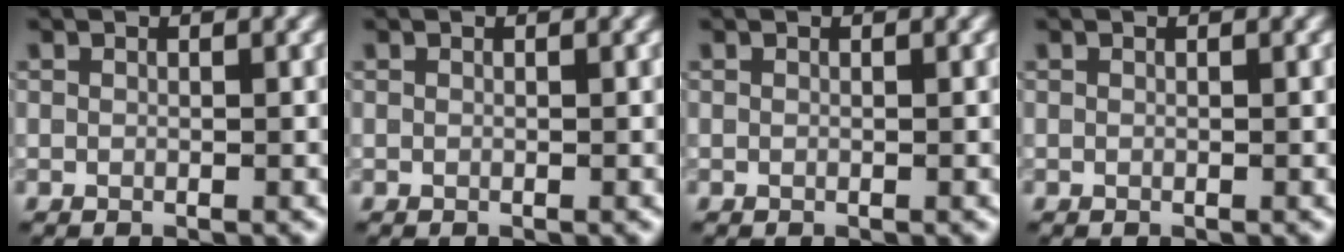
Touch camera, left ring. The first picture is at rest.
{"total": 0.0}
{"total": 0.0}
{"total": 0.0}